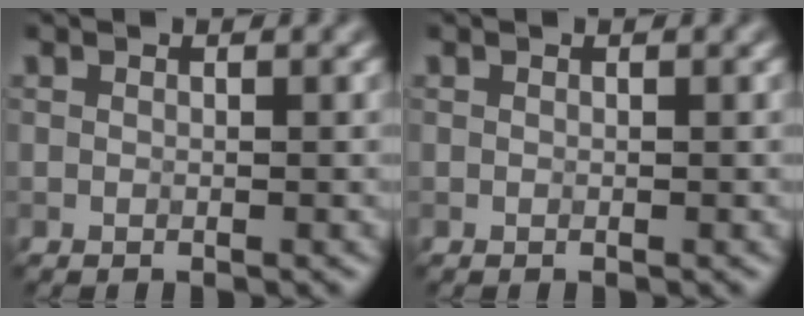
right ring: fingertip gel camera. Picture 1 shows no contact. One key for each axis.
{"total": 0.0}